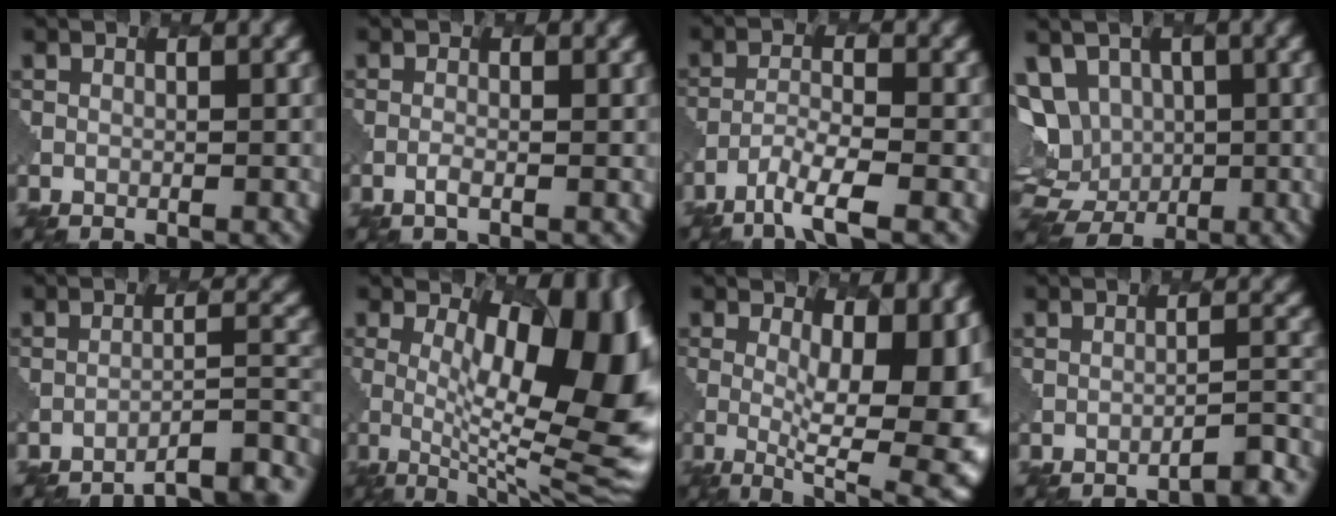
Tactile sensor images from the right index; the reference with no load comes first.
{"total": 0.7, "force": [-0.2, 0.2, 0.6], "torque": [-0.014, 0.002, -0.009]}
{"total": 4.1, "force": [-2.9, 0.7, 2.9], "torque": [-0.058, -0.004, -0.061]}
{"total": 11.0, "force": [2.0, 9.3, 5.6], "torque": [-0.113, 0.032, 0.011]}
{"total": 7.0, "force": [-6.3, 1.2, 2.9], "torque": [-0.022, 0.018, -0.084]}
{"total": 14.9, "force": [2.2, 5.9, 13.5], "torque": [-0.166, -0.002, 0.034]}
{"total": 12.2, "force": [1.1, 4.8, 11.2], "torque": [-0.118, -0.003, 0.017]}
{"total": 3.7, "force": [-3.2, 0.7, 1.8], "torque": [-0.007, 0.014, -0.046]}